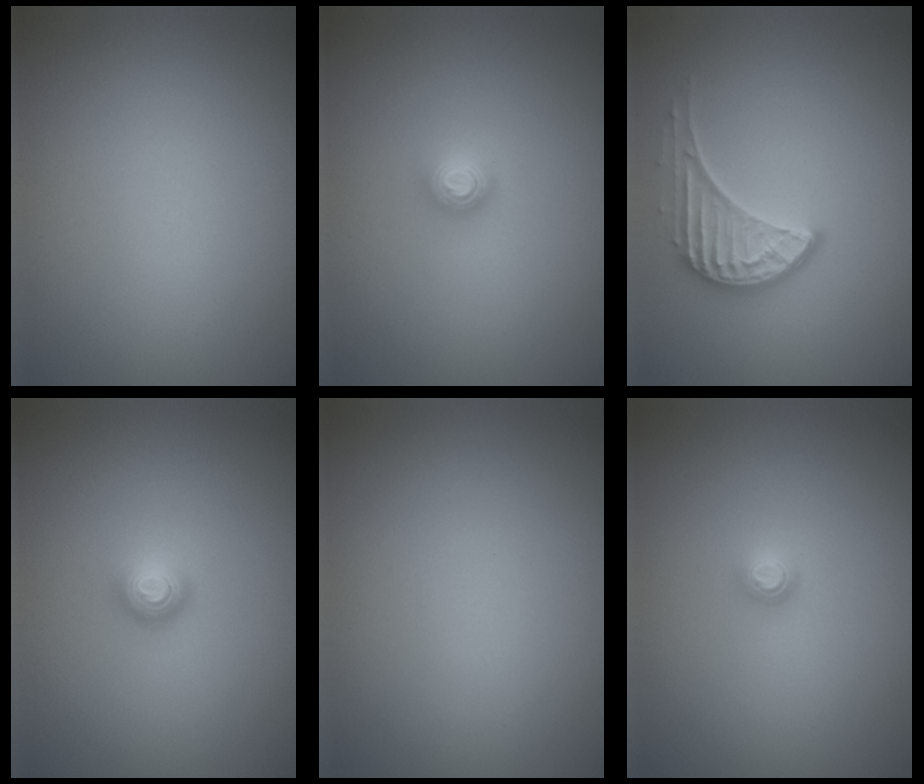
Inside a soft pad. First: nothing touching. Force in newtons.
{"total": 1.5, "press": 1.5, "slide": 0.2}
{"total": 2.7, "press": 2.2, "slide": 1.6}
{"total": 1.5, "press": 1.1, "slide": 1.0}
{"total": 0.0}
{"total": 1.1, "press": 1.1, "slide": 0.1}